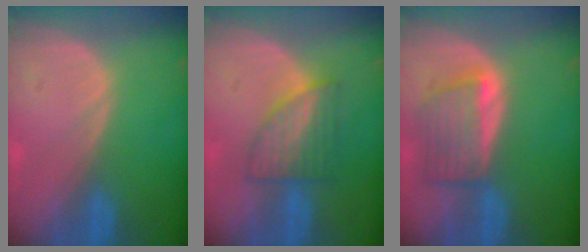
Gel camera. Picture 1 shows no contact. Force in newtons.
{"total": 5.9, "press": 5.8, "slide": 0.3}
{"total": 6.2, "press": 6.2, "slide": 0.4}